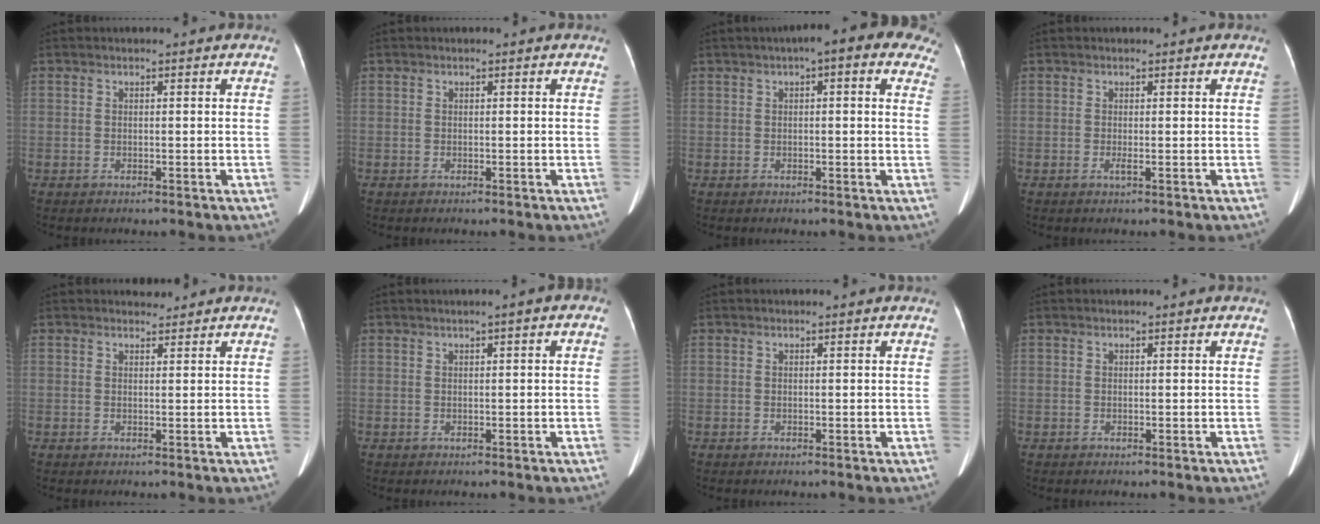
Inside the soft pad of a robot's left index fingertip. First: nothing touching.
{"total": 0.0}
{"total": 10.4, "force": [6.3, 2.7, 7.7], "torque": [-0.080, 0.027, 0.056]}
{"total": 0.6, "force": [-0.3, -0.1, 0.4], "torque": [-0.014, -0.007, -0.006]}
{"total": 1.1, "force": [1.0, 0.3, -0.3], "torque": [0.001, -0.003, 0.014]}
{"total": 1.9, "force": [0.4, 0.2, 1.8], "torque": [-0.022, 0.008, 0.003]}
{"total": 0.0}
{"total": 0.0}